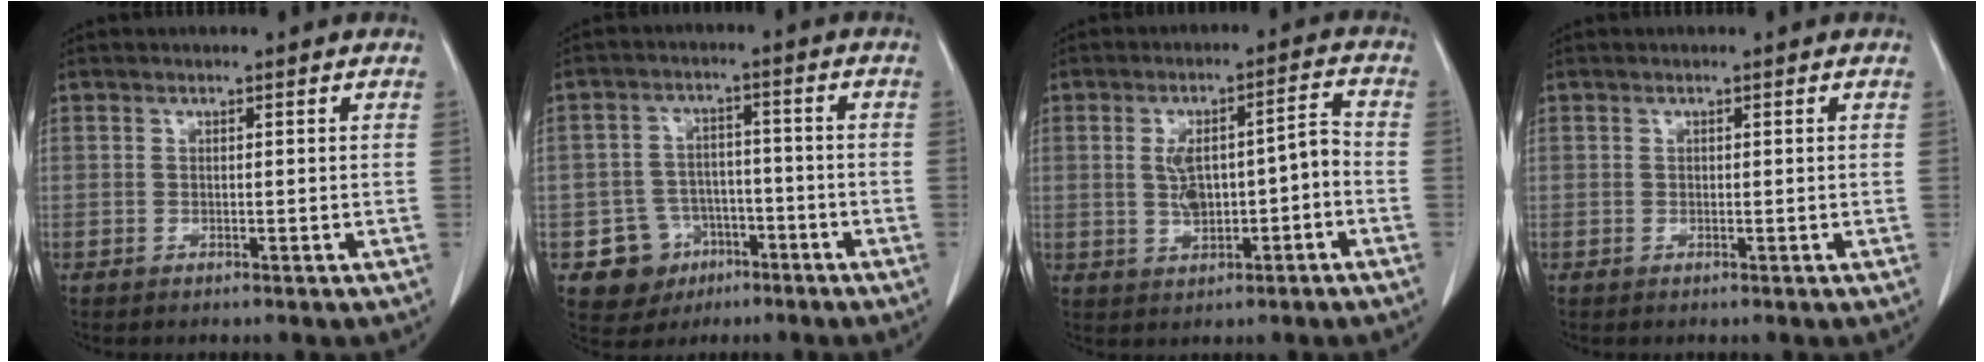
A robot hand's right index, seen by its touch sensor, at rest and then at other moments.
{"total": 7.6, "force": [-3.5, 6.6, 1.2], "torque": [-0.016, 0.012, -0.045]}
{"total": 7.4, "force": [-1.1, 2.7, 6.8], "torque": [-0.121, 0.025, -0.010]}
{"total": 0.0}